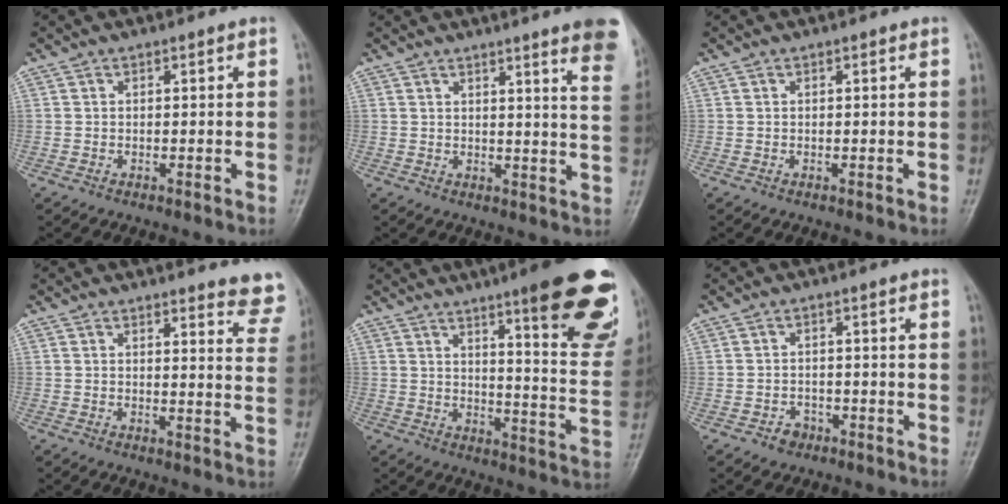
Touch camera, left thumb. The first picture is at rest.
{"total": 12.0, "force": [8.1, 0.9, 8.8], "torque": [-0.089, -0.035, 0.076]}
{"total": 0.0}
{"total": 9.0, "force": [8.4, 1.8, 2.8], "torque": [0.008, -0.052, 0.068]}
{"total": 22.2, "force": [13.1, 4.1, 17.5], "torque": [-0.195, -0.068, 0.171]}
{"total": 2.3, "force": [-1.4, 1.8, 0.6], "torque": [-0.002, 0.013, -0.021]}